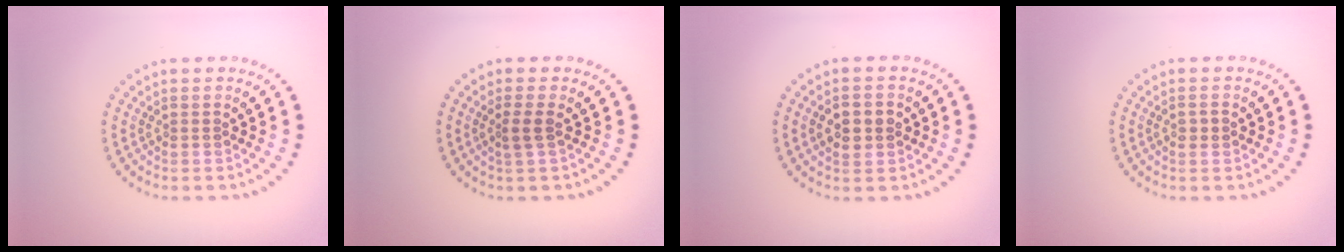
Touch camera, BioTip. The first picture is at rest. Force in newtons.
{"total": 1.5, "press": 1.2, "slide": 0.9}
{"total": 3.0, "press": 3.0, "slide": 0.0}
{"total": 1.1, "press": 1.0, "slide": 0.3}